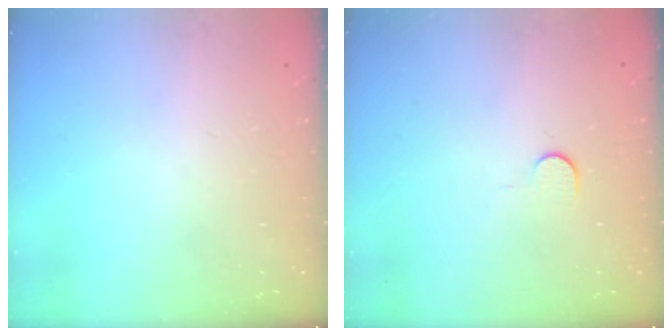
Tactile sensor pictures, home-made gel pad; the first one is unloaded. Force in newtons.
{"total": 3.6, "press": 3.6, "slide": 0.4}